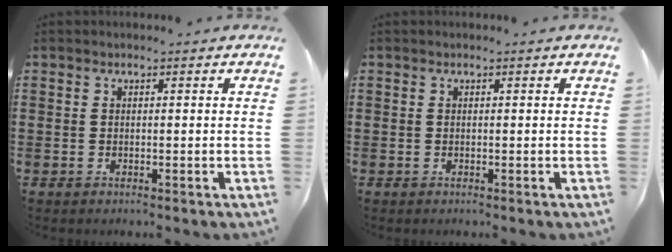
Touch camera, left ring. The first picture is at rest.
{"total": 0.0}